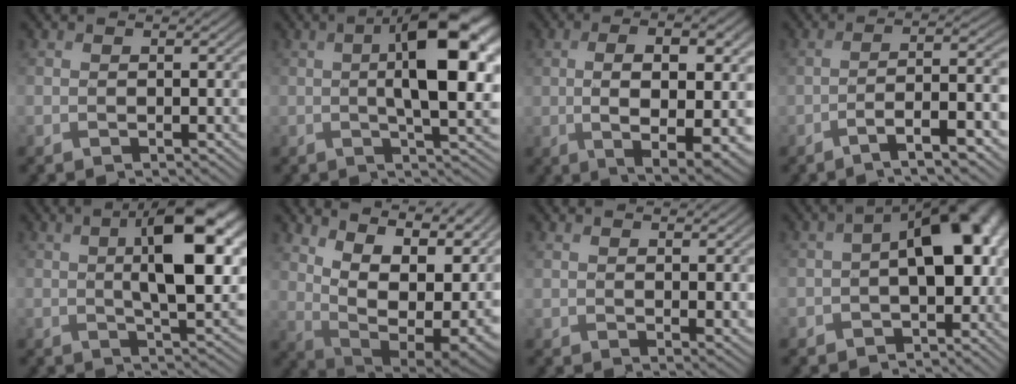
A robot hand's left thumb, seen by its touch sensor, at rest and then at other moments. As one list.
[{"total": 11.2, "force": [1.5, 3.9, 10.4], "torque": [-0.159, 0.005, 0.022]}, {"total": 11.2, "force": [0.4, 4.6, 10.3], "torque": [-0.182, -0.010, 0.014]}, {"total": 8.3, "force": [-4.5, 1.4, 6.8], "torque": [-0.096, 0.019, -0.084]}, {"total": 10.7, "force": [2.4, 3.8, 9.7], "torque": [-0.154, 0.004, 0.036]}, {"total": 17.0, "force": [4.4, 8.7, 13.9], "torque": [-0.213, 0.018, 0.103]}, {"total": 3.4, "force": [2.0, 1.4, 2.4], "torque": [-0.050, -0.004, 0.045]}, {"total": 11.4, "force": [-1.3, 7.1, 8.8], "torque": [-0.119, -0.005, -0.022]}]